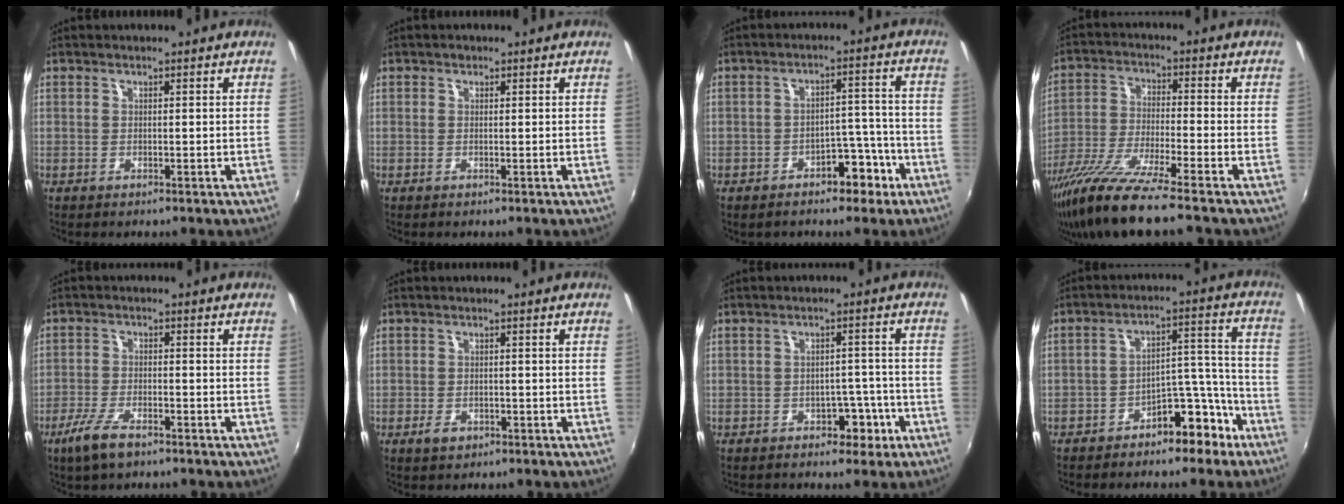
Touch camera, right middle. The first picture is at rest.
{"total": 0.6, "force": [0.1, 0.6, 0.1], "torque": [0.001, 0.001, -0.002]}
{"total": 6.7, "force": [-4.0, 4.3, 3.2], "torque": [-0.050, 0.025, -0.042]}
{"total": 14.2, "force": [-11.1, 0.0, 8.9], "torque": [-0.181, -0.042, -0.206]}
{"total": 6.6, "force": [-4.6, 2.0, 4.2], "torque": [-0.107, -0.013, -0.088]}
{"total": 2.7, "force": [-1.6, 1.7, 1.3], "torque": [-0.027, -0.004, -0.026]}
{"total": 4.8, "force": [-2.8, 3.4, 1.8], "torque": [-0.031, 0.015, -0.027]}
{"total": 9.7, "force": [-7.2, 4.9, 4.3], "torque": [-0.045, 0.052, -0.098]}